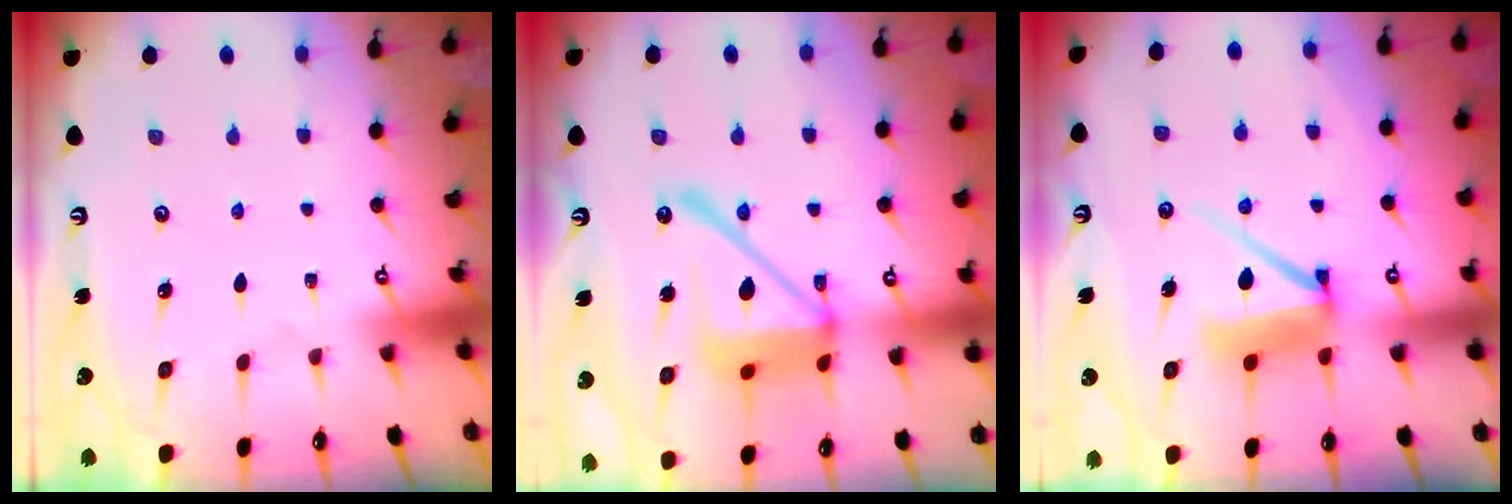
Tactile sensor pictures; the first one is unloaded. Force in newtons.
{"total": 21.2, "press": 21.1, "slide": 2.0}
{"total": 8.8, "press": 8.7, "slide": 0.9}